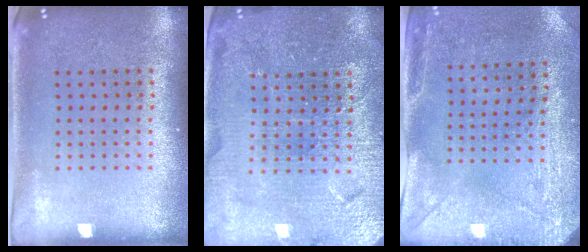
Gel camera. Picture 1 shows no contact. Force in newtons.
{"total": 4.2, "press": 4.0, "slide": 1.3}
{"total": 3.0, "press": 2.4, "slide": 1.8}